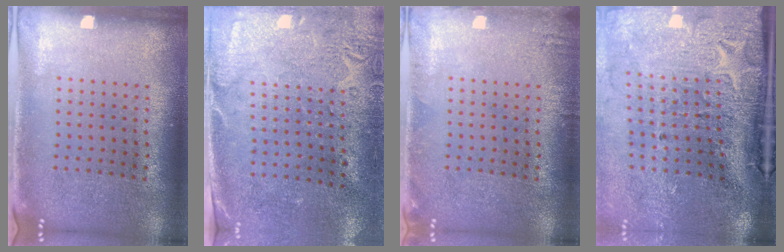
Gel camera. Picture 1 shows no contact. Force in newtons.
{"total": 2.7, "press": 2.2, "slide": 1.6}
{"total": 1.0, "press": 1.0, "slide": 0.2}
{"total": 4.9, "press": 3.8, "slide": 3.1}